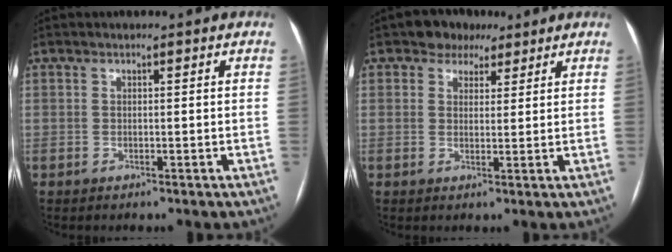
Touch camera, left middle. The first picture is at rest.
{"total": 4.5, "force": [2.8, 3.3, 1.2], "torque": [-0.021, 0.018, 0.044]}